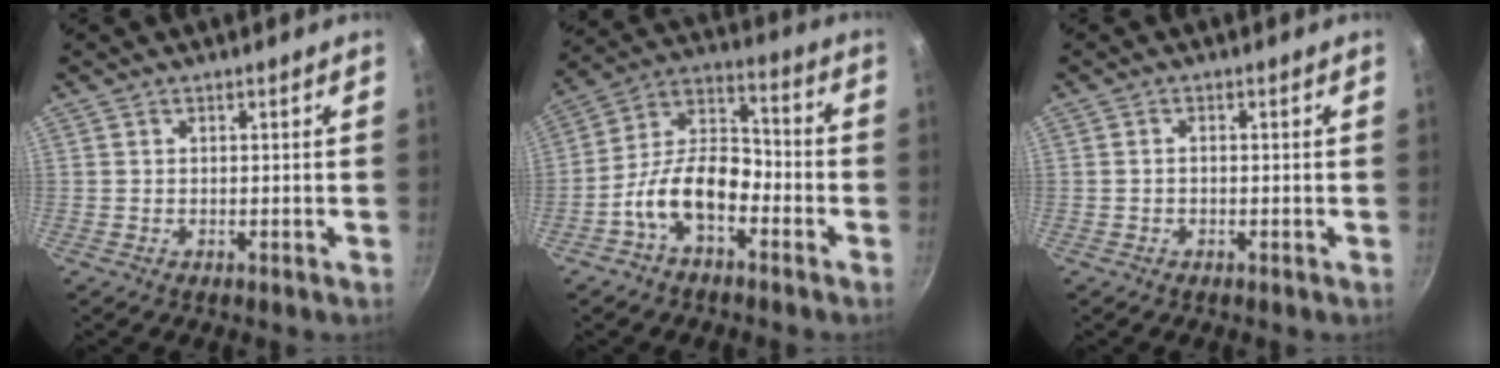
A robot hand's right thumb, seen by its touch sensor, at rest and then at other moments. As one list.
[{"total": 12.5, "force": [-5.4, 7.1, 8.8], "torque": [-0.130, 0.061, -0.116]}, {"total": 0.8, "force": [-0.3, 0.5, 0.6], "torque": [-0.013, 0.008, -0.005]}]